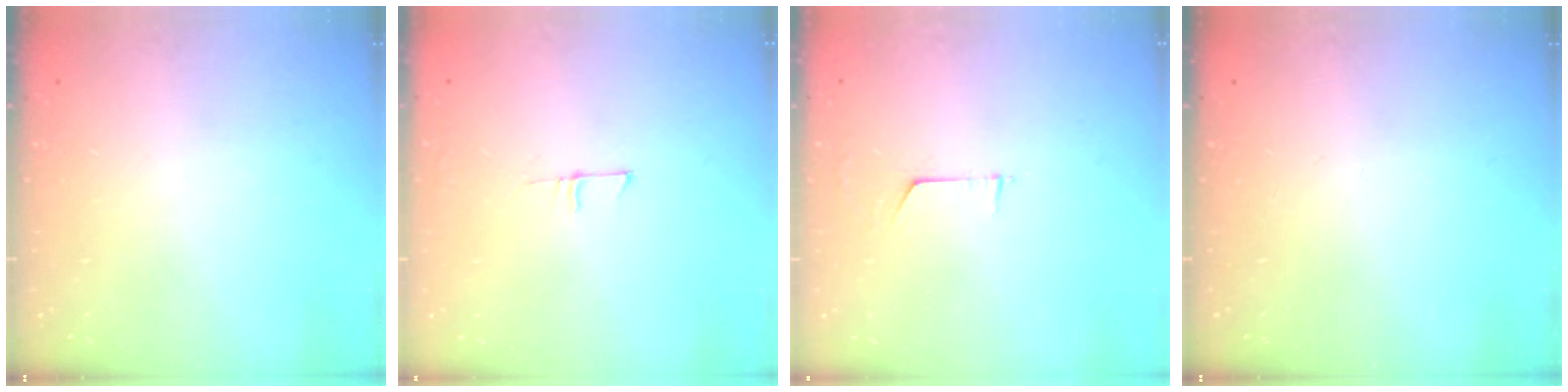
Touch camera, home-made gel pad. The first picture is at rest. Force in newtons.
{"total": 4.8, "press": 4.8, "slide": 0.3}
{"total": 3.7, "press": 3.6, "slide": 0.4}
{"total": 0.0}